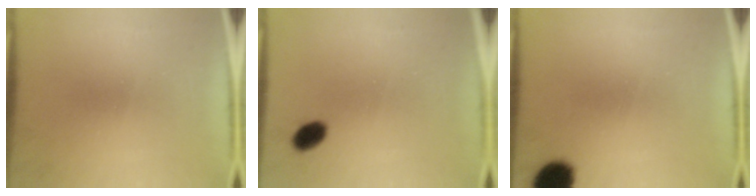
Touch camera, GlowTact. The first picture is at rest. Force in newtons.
{"total": 3.3}
{"total": 7.9}